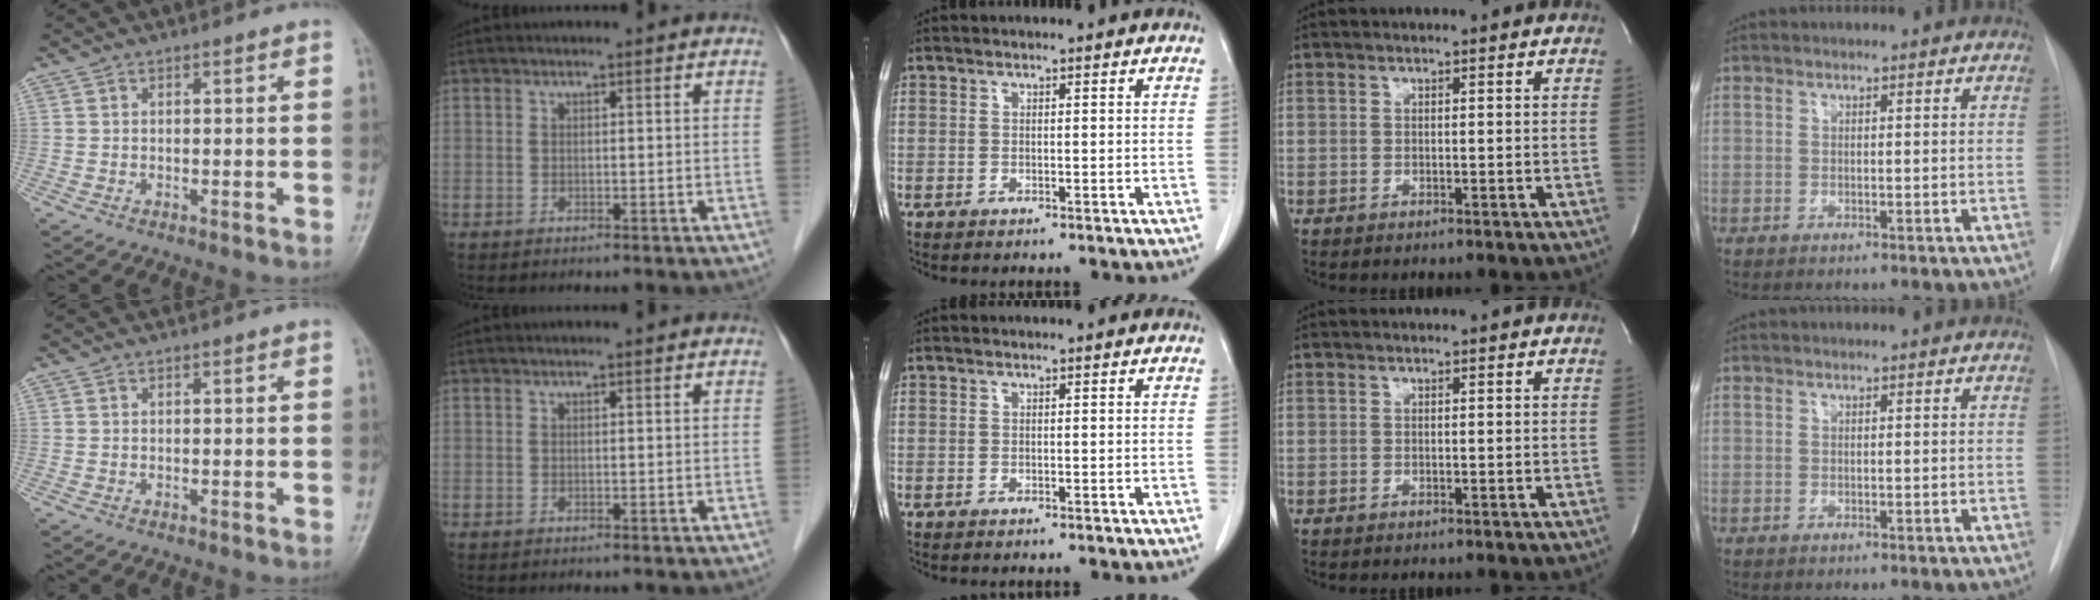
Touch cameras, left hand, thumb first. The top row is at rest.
{}